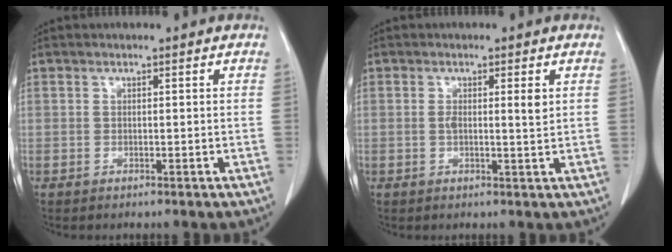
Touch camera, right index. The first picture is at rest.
{"total": 2.9, "force": [0.6, 0.4, 2.8], "torque": [-0.049, 0.000, 0.009]}